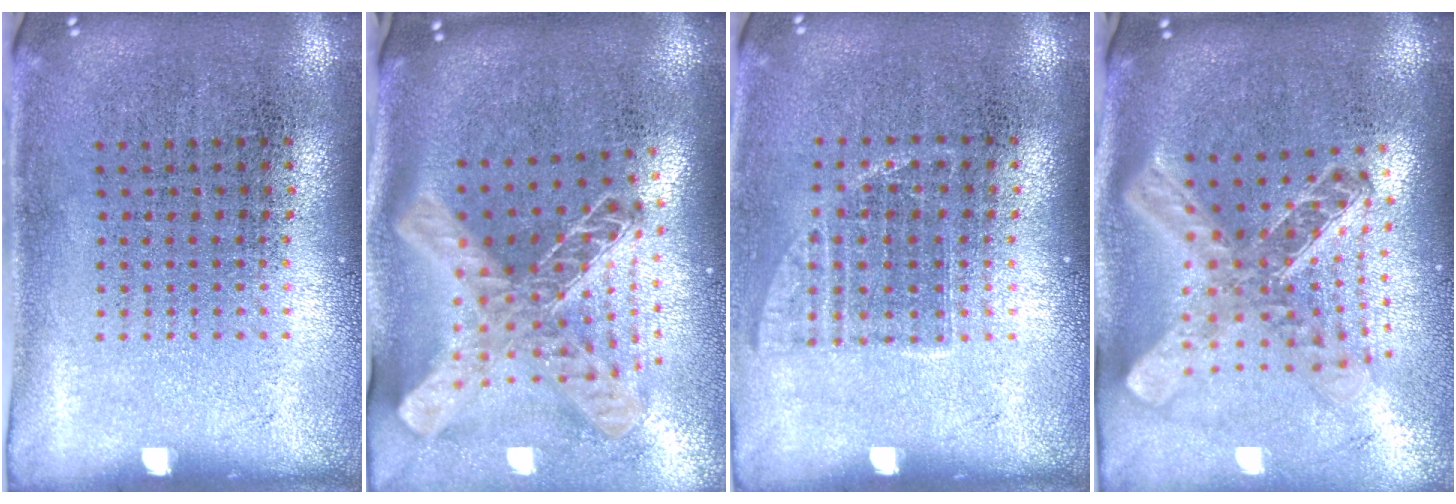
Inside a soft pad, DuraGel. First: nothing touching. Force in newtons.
{"total": 2.6, "press": 1.9, "slide": 1.8}
{"total": 0.9, "press": 0.8, "slide": 0.4}
{"total": 2.5, "press": 2.0, "slide": 1.6}